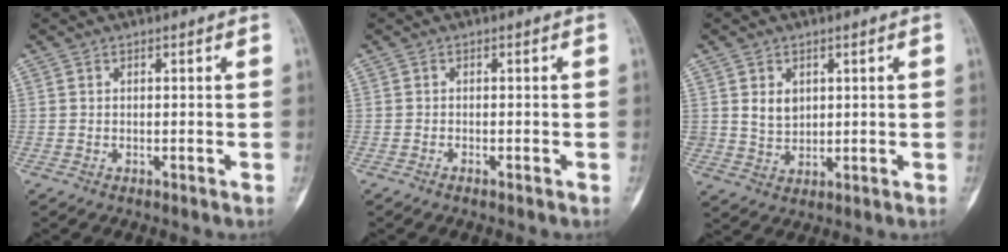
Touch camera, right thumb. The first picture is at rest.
{"total": 0.7, "force": [-0.5, 0.2, 0.4], "torque": [-0.011, 0.002, -0.008]}
{"total": 4.4, "force": [1.4, 3.4, 2.5], "torque": [-0.028, -0.013, 0.034]}